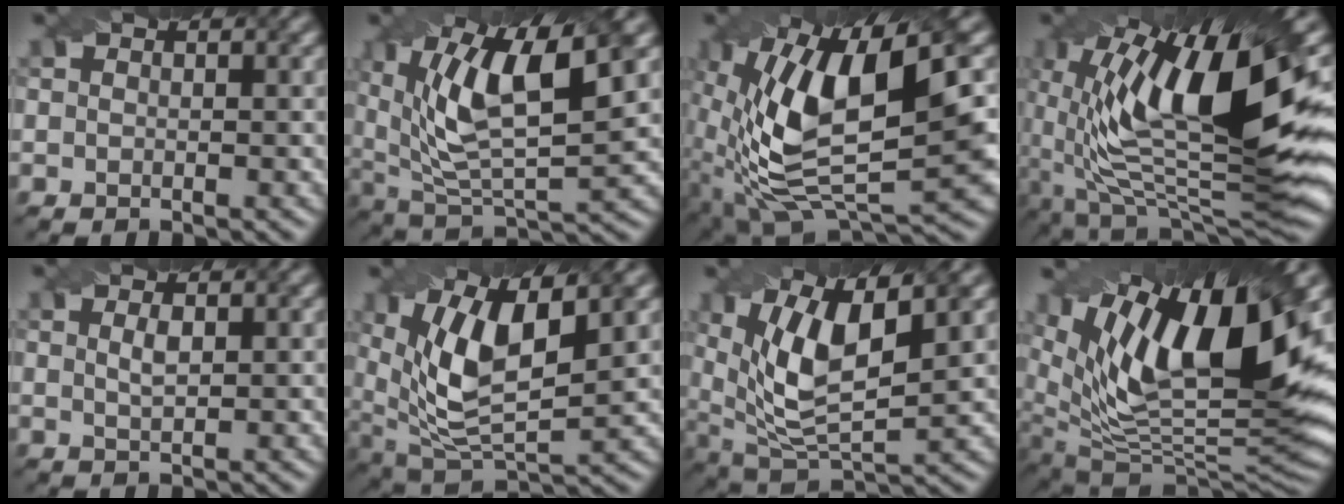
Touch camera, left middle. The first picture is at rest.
{"total": 11.8, "force": [4.3, 4.3, 10.1], "torque": [-0.183, 0.003, 0.074]}
{"total": 13.8, "force": [1.0, 6.1, 12.4], "torque": [-0.245, -0.006, 0.018]}
{"total": 14.7, "force": [2.0, 4.7, 13.8], "torque": [-0.245, -0.004, 0.034]}
{"total": 1.3, "force": [0.5, 0.4, 1.2], "torque": [-0.025, 0.000, 0.011]}
{"total": 10.6, "force": [3.3, 4.6, 9.0], "torque": [-0.170, 0.000, 0.059]}
{"total": 9.8, "force": [3.1, 4.0, 8.4], "torque": [-0.161, -0.001, 0.055]}
{"total": 15.4, "force": [6.9, 6.1, 12.3], "torque": [-0.220, 0.007, 0.117]}